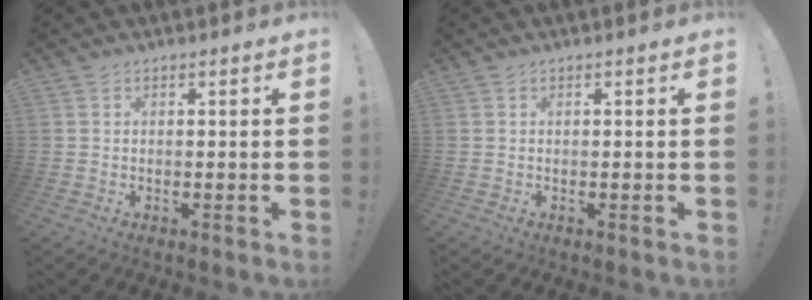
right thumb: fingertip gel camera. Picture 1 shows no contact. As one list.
[{"total": 0.0}]